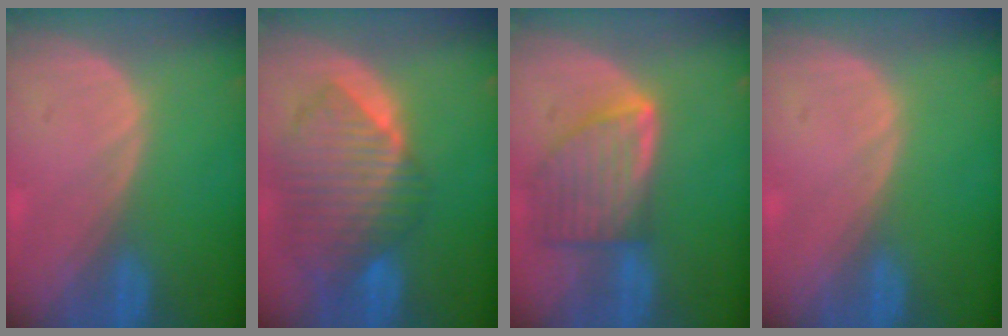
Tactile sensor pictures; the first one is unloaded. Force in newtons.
{"total": 10.4, "press": 9.0, "slide": 5.1}
{"total": 8.0, "press": 7.1, "slide": 3.6}
{"total": 0.0}